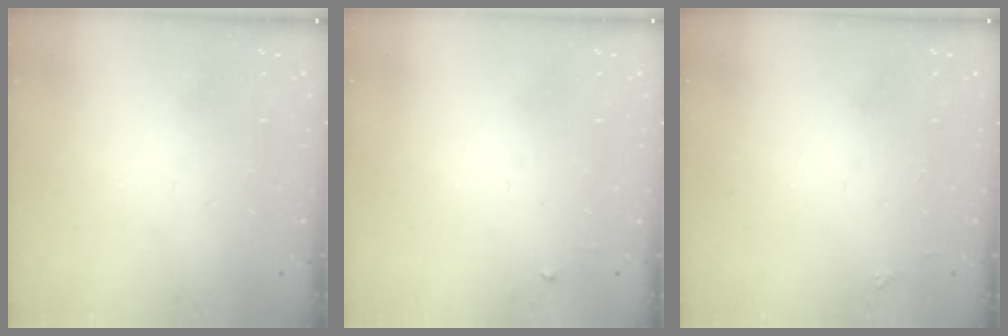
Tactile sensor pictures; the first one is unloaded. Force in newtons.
{"total": 2.5, "press": 2.5, "slide": 0.4}
{"total": 2.0, "press": 2.0, "slide": 0.3}